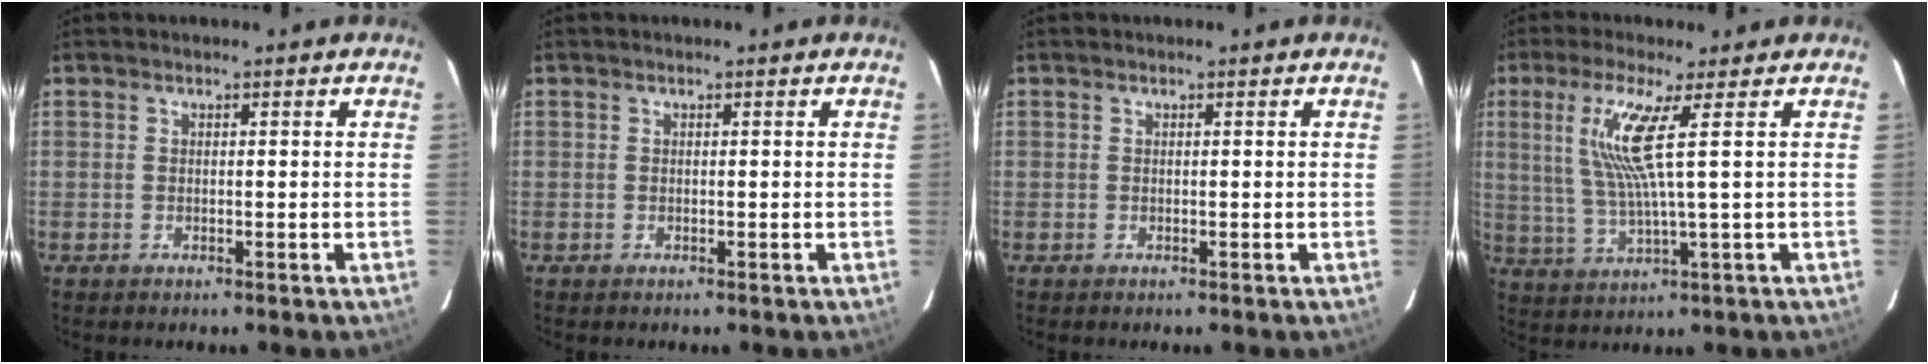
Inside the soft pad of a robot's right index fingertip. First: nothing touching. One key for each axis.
{"total": 0.0}
{"total": 0.0}
{"total": 8.8, "fx": 2.8, "fy": -0.8, "fz": 8.3, "tx": -0.165, "ty": -0.007, "tz": 0.065}